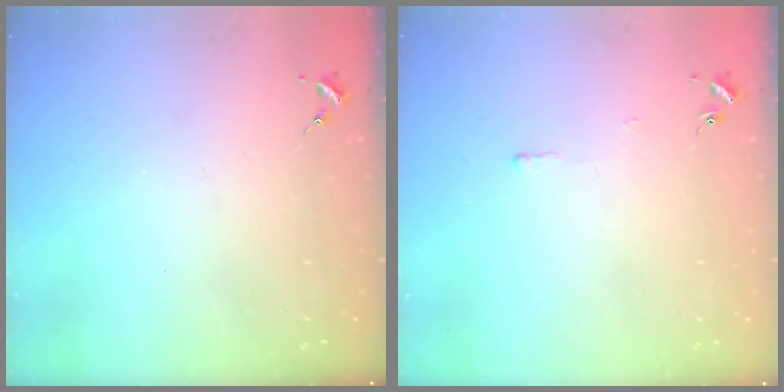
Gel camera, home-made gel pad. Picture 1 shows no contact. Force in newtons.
{"total": 2.6, "press": 2.6, "slide": 0.3}